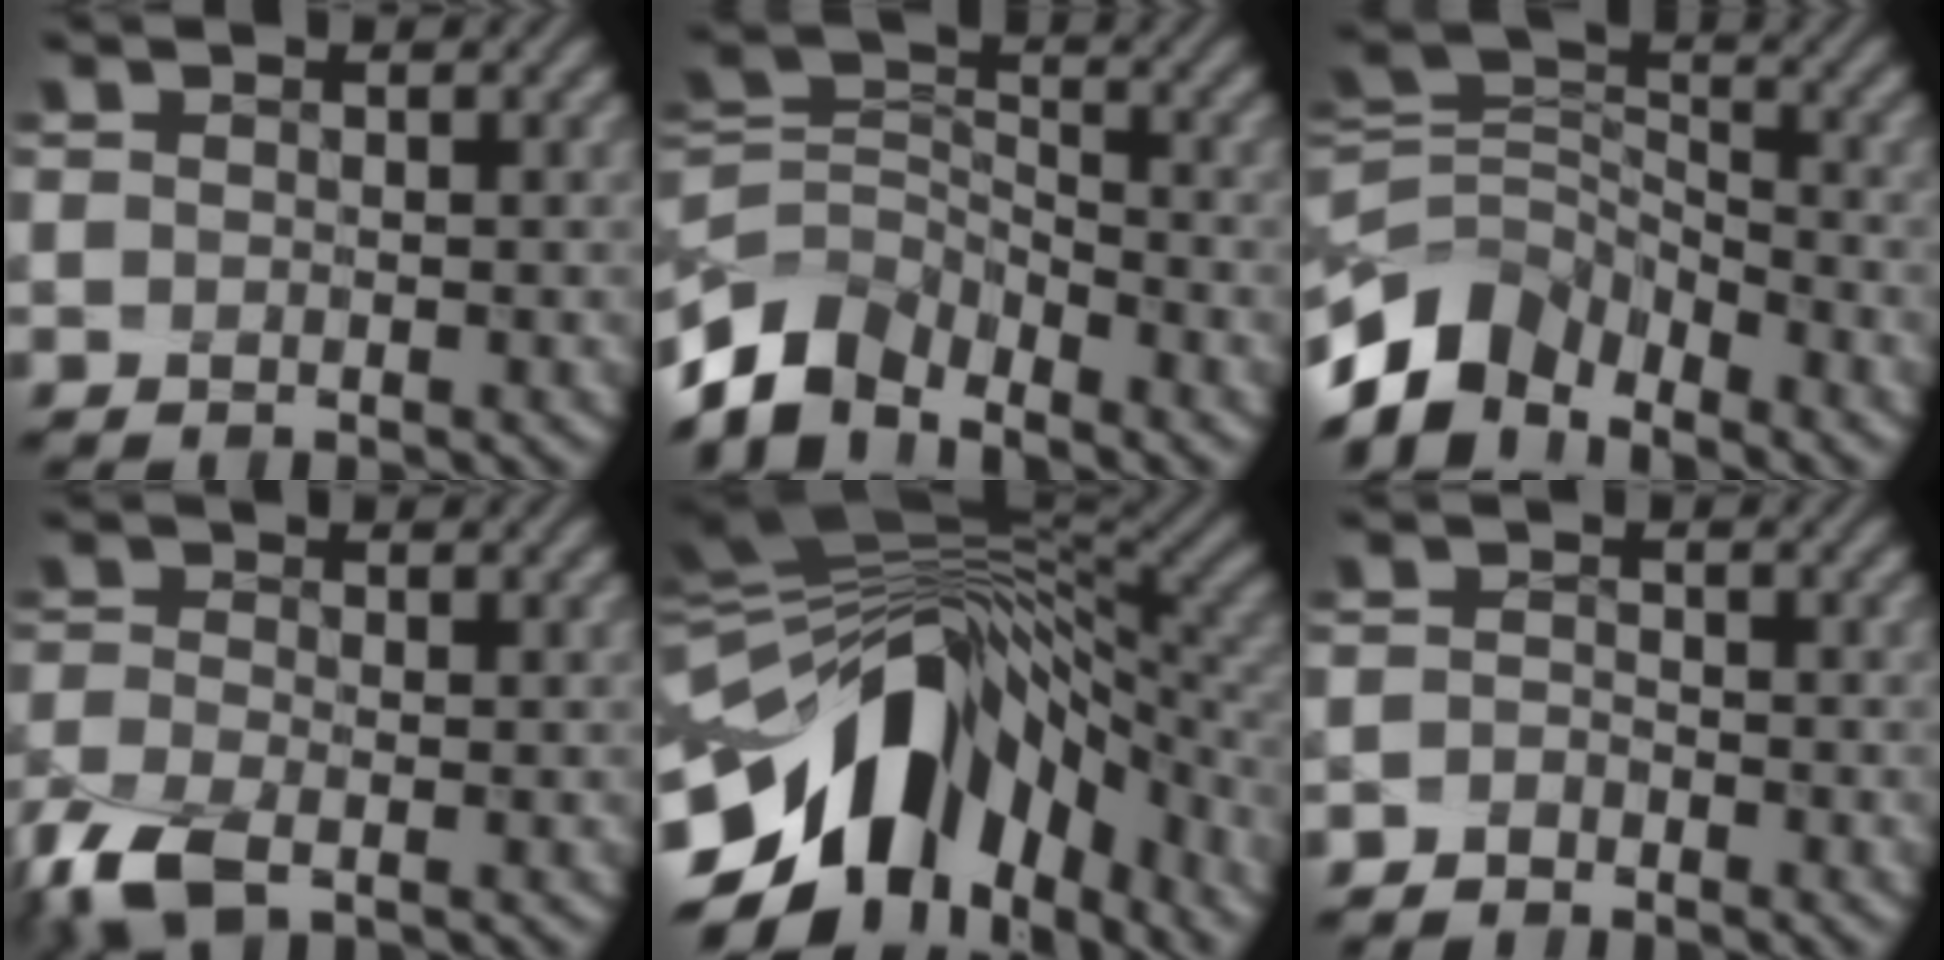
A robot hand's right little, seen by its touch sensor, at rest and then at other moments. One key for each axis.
{"total": 6.6, "fx": -5.0, "fy": 3.4, "fz": 2.6, "tx": -0.045, "ty": 0.000, "tz": -0.106}
{"total": 7.5, "fx": -5.1, "fy": 4.4, "fz": 3.3, "tx": -0.053, "ty": 0.004, "tz": -0.106}
{"total": 5.9, "fx": -3.8, "fy": 2.4, "fz": 3.9, "tx": -0.095, "ty": -0.017, "tz": -0.076}
{"total": 14.5, "fx": -5.3, "fy": 8.8, "fz": 10.2, "tx": -0.183, "ty": -0.002, "tz": -0.077}
{"total": 1.3, "fx": -1.3, "fy": 0.3, "fz": -0.3, "tx": 0.006, "ty": 0.009, "tz": -0.026}